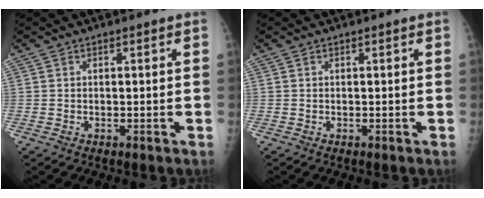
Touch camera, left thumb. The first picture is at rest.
{"total": 0.0}